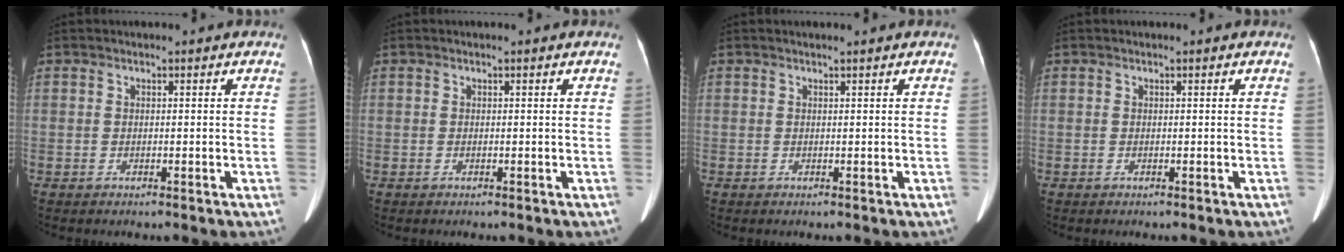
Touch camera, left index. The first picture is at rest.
{"total": 0.0}
{"total": 0.0}
{"total": 0.0}